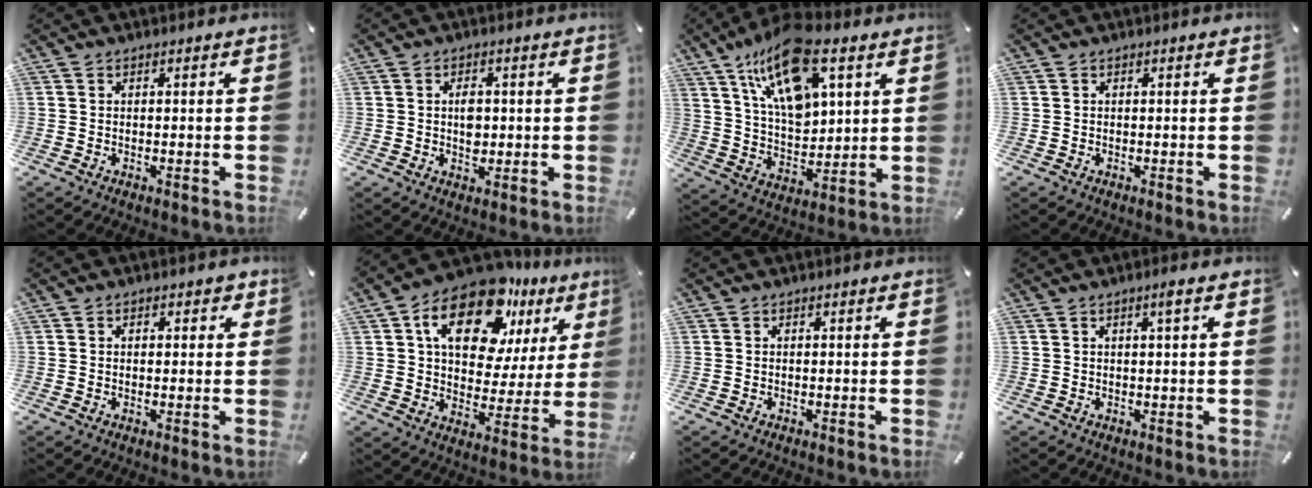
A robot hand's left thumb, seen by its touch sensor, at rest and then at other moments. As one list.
[{"total": 4.1, "force": [0.1, 2.8, 3.0], "torque": [-0.043, -0.001, -0.001]}, {"total": 17.1, "force": [9.6, 8.4, 11.4], "torque": [-0.220, -0.034, 0.166]}, {"total": 0.0}, {"total": 1.7, "force": [0.4, 1.2, 1.1], "torque": [-0.006, 0.002, 0.001]}, {"total": 19.0, "force": [10.8, 10.7, 11.4], "torque": [-0.179, -0.055, 0.186]}, {"total": 0.0}, {"total": 2.1, "force": [0.7, 0.1, 2.0], "torque": [-0.039, 0.001, 0.011]}]